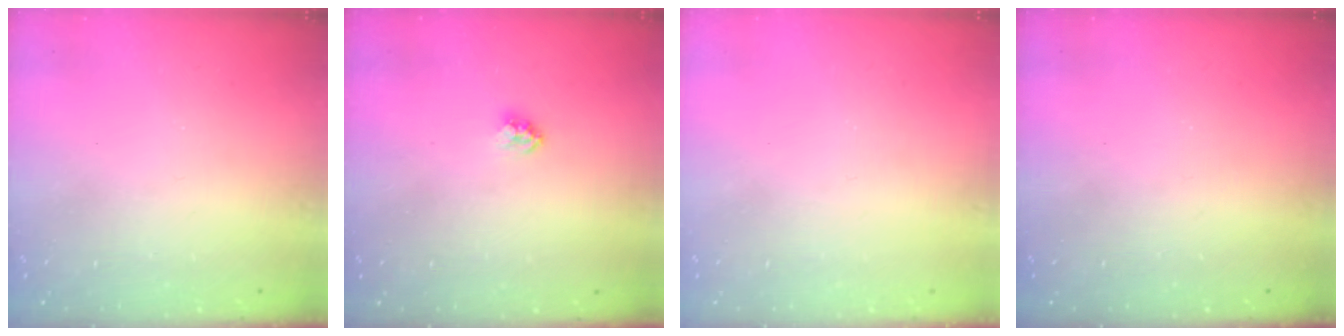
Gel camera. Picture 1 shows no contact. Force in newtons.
{"total": 2.4, "press": 2.4, "slide": 0.1}
{"total": 0.7, "press": 0.7, "slide": 0.1}
{"total": 0.0}